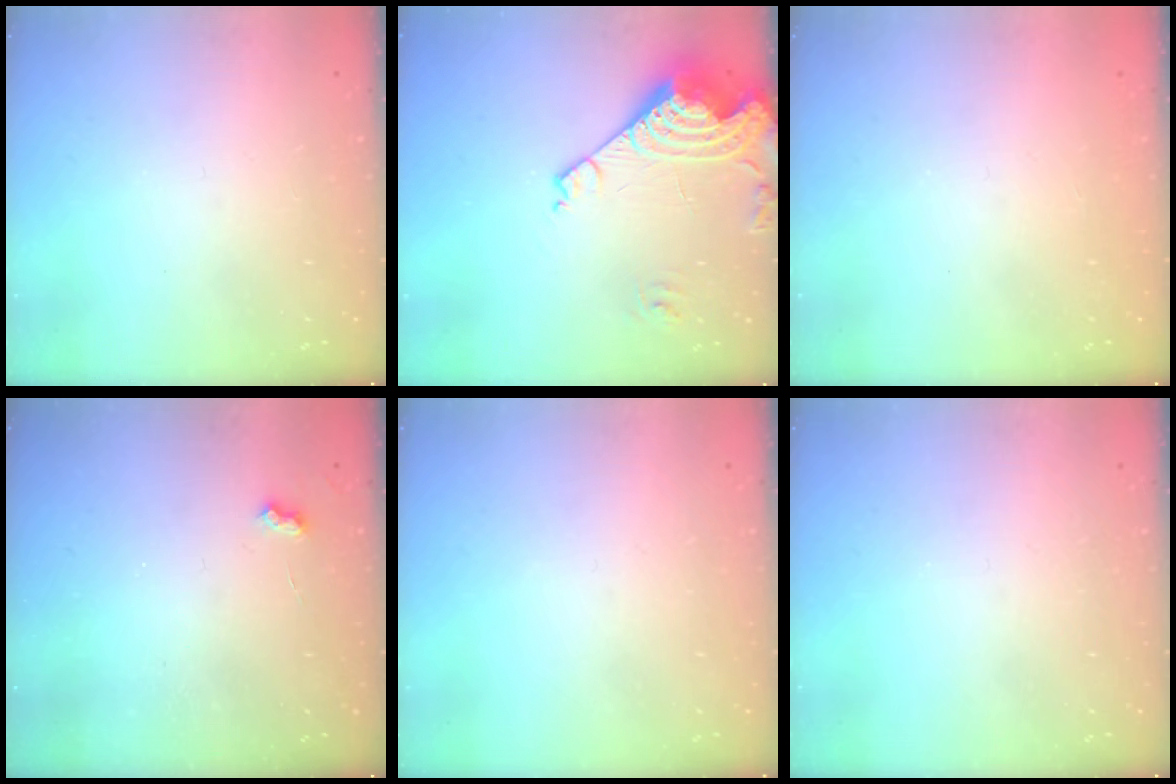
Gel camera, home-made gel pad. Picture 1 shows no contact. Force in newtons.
{"total": 15.5, "press": 15.4, "slide": 1.8}
{"total": 1.1, "press": 1.1, "slide": 0.1}
{"total": 3.7, "press": 3.6, "slide": 0.4}
{"total": 0.0}
{"total": 0.0}